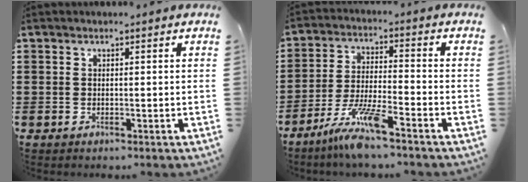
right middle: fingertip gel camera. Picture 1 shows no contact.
{"total": 8.0, "force": [-6.1, 0.2, 5.1], "torque": [-0.113, -0.015, -0.119]}